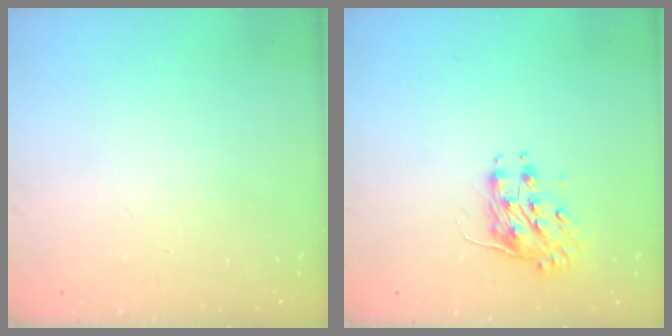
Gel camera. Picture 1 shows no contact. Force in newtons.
{"total": 8.4, "press": 8.4, "slide": 0.3}